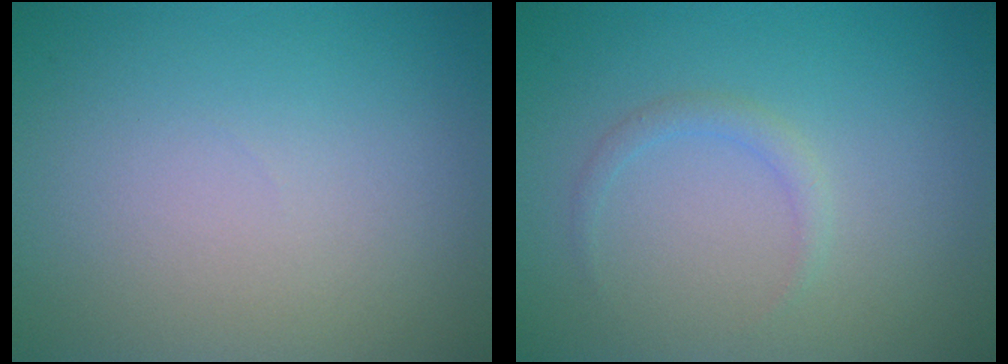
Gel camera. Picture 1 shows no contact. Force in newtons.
{"total": 1.0, "press": 1.0, "slide": 0.0}